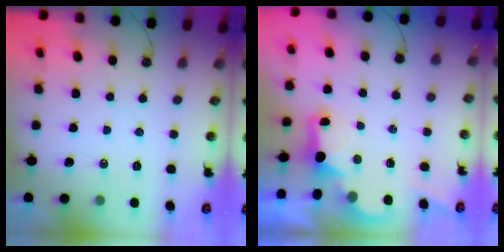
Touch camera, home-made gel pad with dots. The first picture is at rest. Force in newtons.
{"total": 2.2, "press": 2.1, "slide": 0.6}